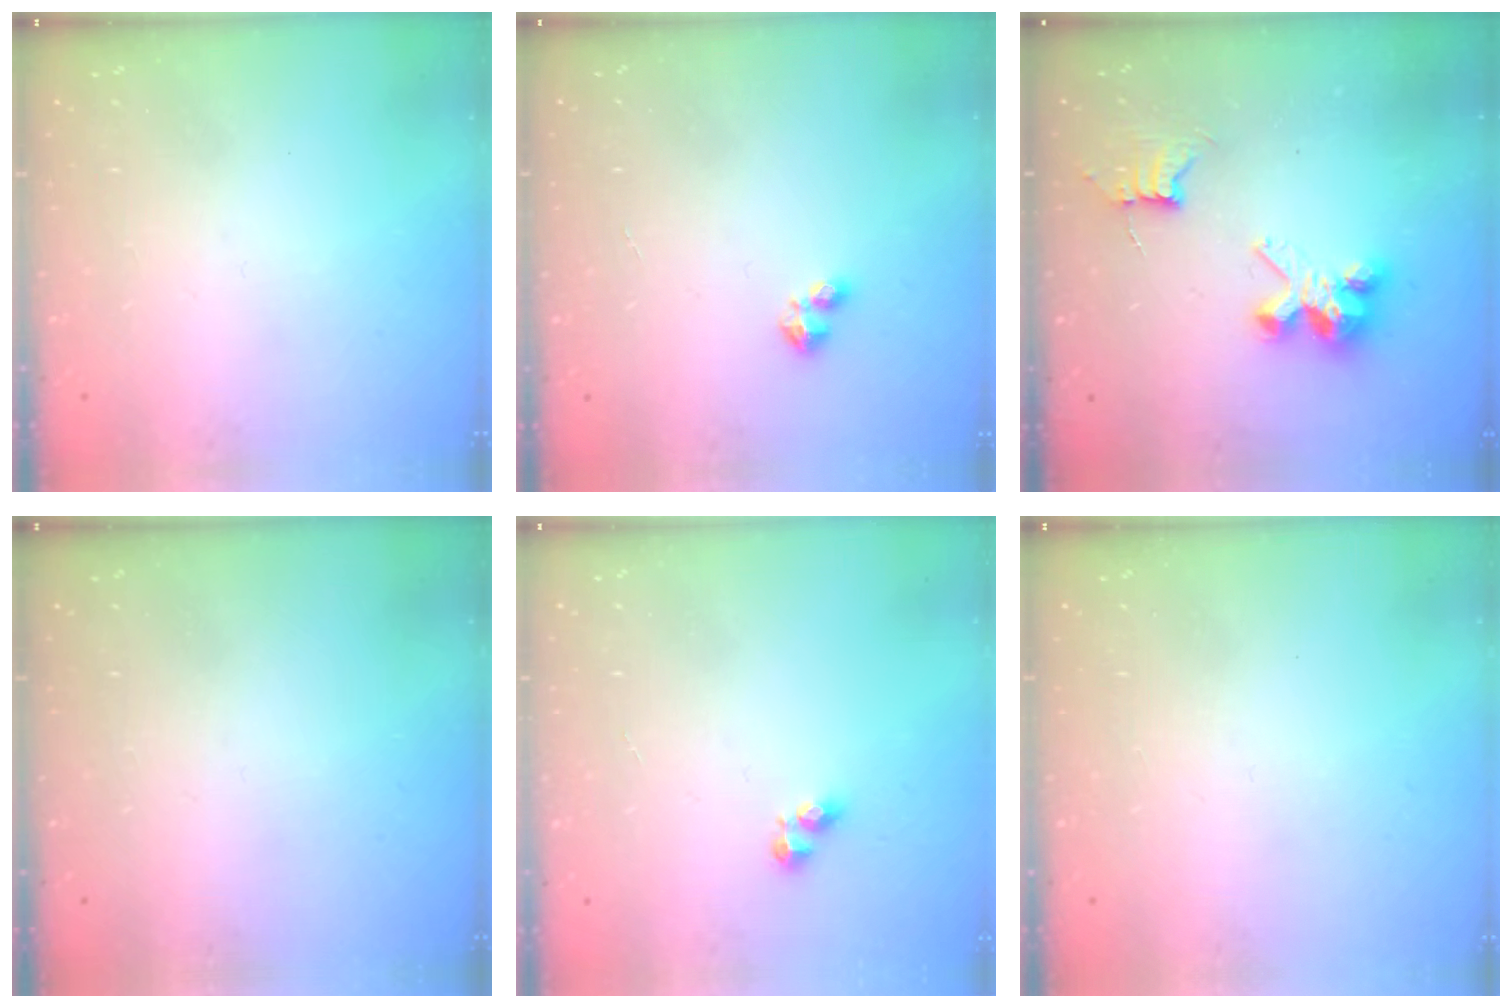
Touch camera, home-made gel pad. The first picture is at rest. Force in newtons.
{"total": 2.4, "press": 2.4, "slide": 0.4}
{"total": 8.7, "press": 8.7, "slide": 0.6}
{"total": 0.0}
{"total": 3.2, "press": 3.2, "slide": 0.4}
{"total": 0.0}